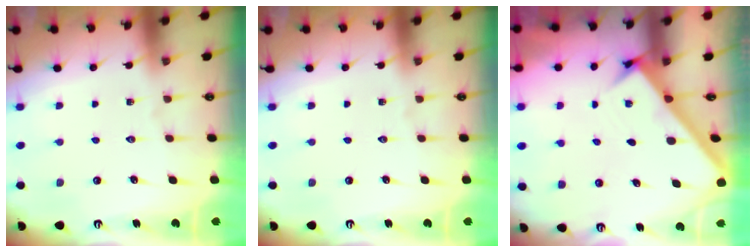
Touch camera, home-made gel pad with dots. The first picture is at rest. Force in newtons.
{"total": 0.0}
{"total": 2.5, "press": 2.5, "slide": 0.3}